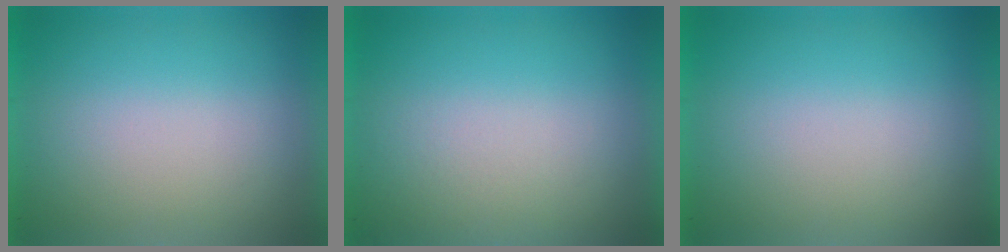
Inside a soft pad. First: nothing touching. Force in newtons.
{"total": 2.0}
{"total": 0.0}